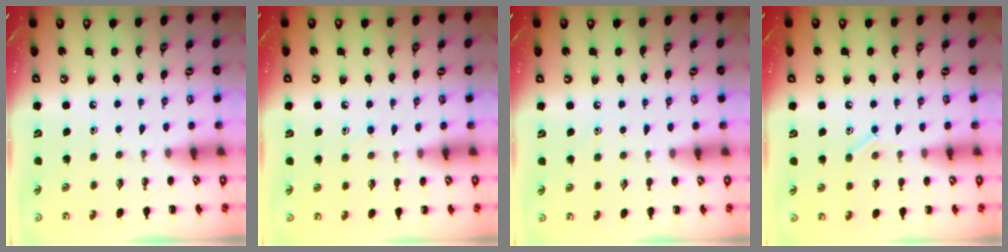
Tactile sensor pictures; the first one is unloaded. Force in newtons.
{"total": 7.1, "press": 6.6, "slide": 2.4}
{"total": 4.7, "press": 4.4, "slide": 1.7}
{"total": 8.0, "press": 7.8, "slide": 1.7}